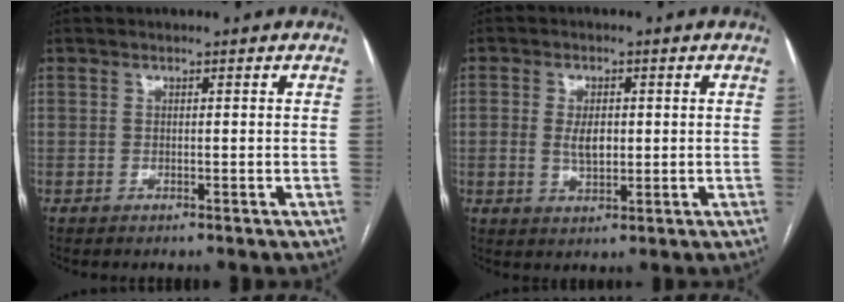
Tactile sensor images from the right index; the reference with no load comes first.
{"total": 4.3, "force": [0.3, 2.4, 3.5], "torque": [-0.072, 0.005, 0.014]}